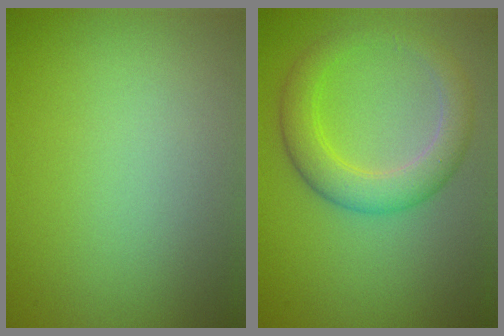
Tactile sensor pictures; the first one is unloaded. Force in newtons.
{"total": 4.5, "press": 4.5, "slide": 0.1}